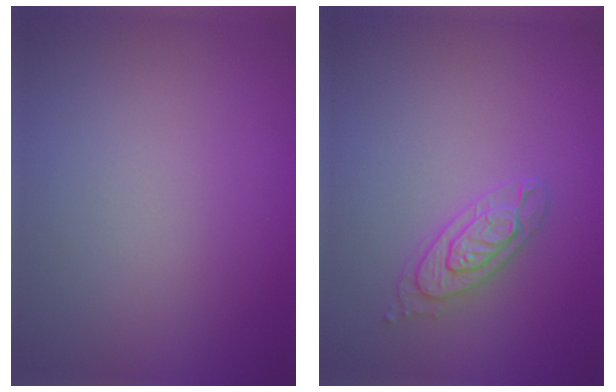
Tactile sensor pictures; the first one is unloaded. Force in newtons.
{"total": 2.5, "press": 2.4, "slide": 0.6}